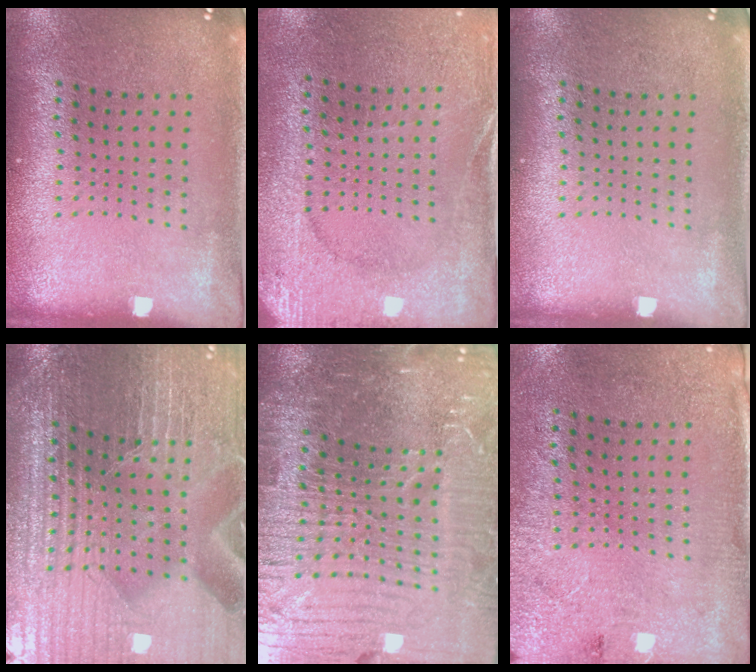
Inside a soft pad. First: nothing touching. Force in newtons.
{"total": 2.6, "press": 2.5, "slide": 0.5}
{"total": 0.0}
{"total": 4.4, "press": 4.3, "slide": 1.0}
{"total": 6.9, "press": 6.0, "slide": 3.4}
{"total": 2.7, "press": 2.3, "slide": 1.5}